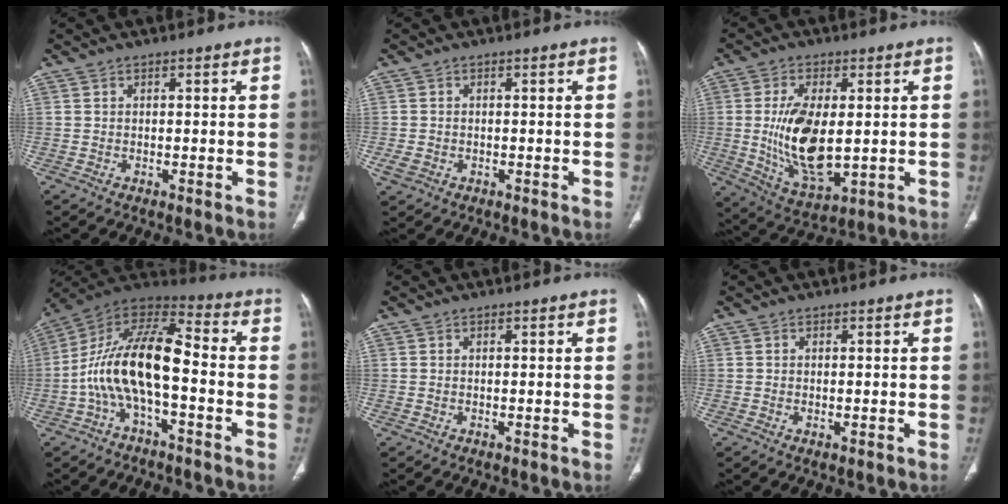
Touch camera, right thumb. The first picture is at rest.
{"total": 2.1, "force": [-0.6, 1.7, 1.1], "torque": [-0.029, 0.002, -0.006]}
{"total": 14.3, "force": [0.0, 6.9, 12.5], "torque": [-0.233, -0.021, 0.013]}
{"total": 16.1, "force": [-3.5, 6.8, 14.2], "torque": [-0.263, 0.068, -0.071]}
{"total": 0.0}
{"total": 0.7, "force": [-0.2, 0.3, 0.6], "torque": [-0.013, -0.003, -0.001]}